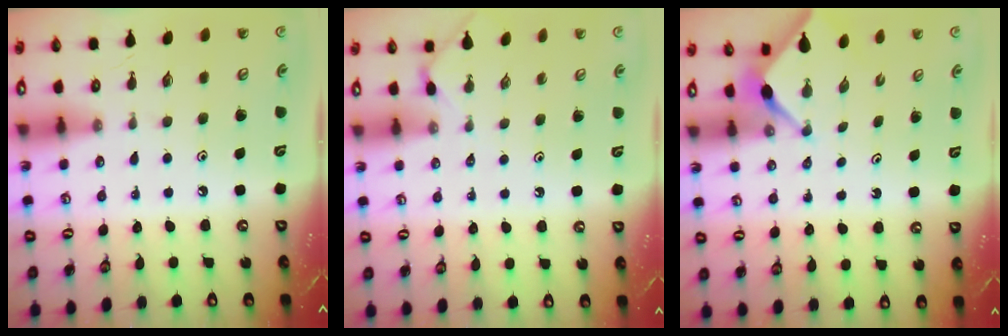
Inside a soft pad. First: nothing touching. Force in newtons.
{"total": 2.4, "press": 2.4, "slide": 0.5}
{"total": 3.1, "press": 3.1, "slide": 0.4}